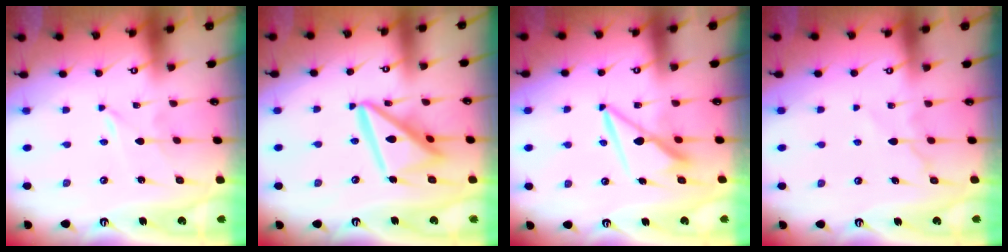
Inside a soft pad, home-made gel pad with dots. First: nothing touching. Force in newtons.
{"total": 15.4, "press": 15.3, "slide": 1.6}
{"total": 7.7, "press": 7.7, "slide": 0.7}
{"total": 5.9, "press": 5.8, "slide": 0.8}